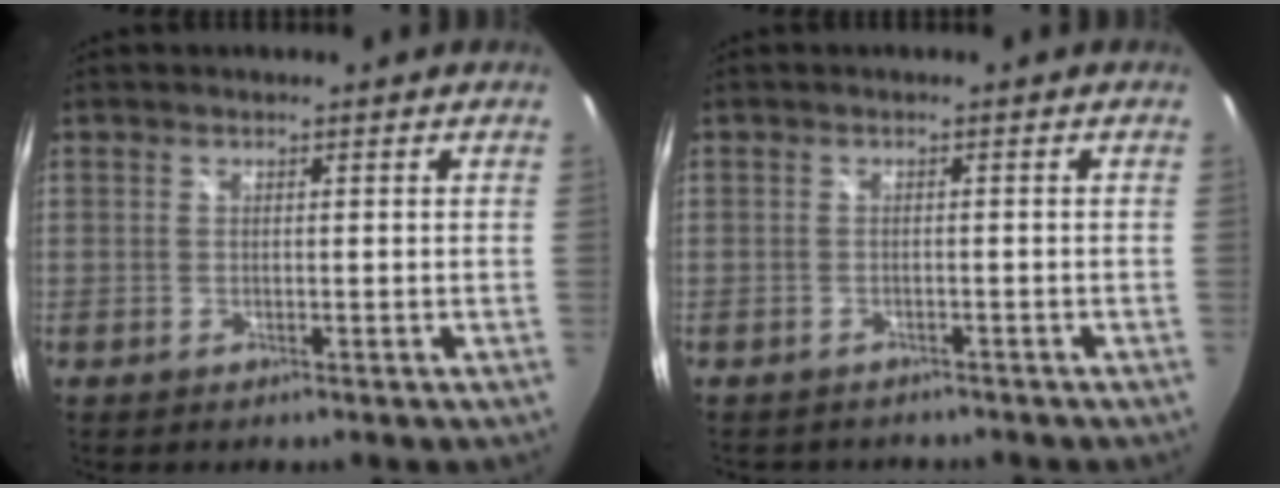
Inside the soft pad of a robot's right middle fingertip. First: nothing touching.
{"total": 3.2, "force": [-2.8, 1.4, 0.7], "torque": [-0.016, -0.012, -0.038]}